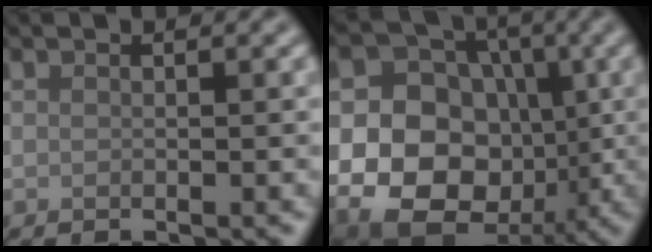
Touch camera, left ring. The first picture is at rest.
{"total": 16.6, "force": [-1.8, 14.2, 8.4], "torque": [-0.151, 0.014, -0.053]}